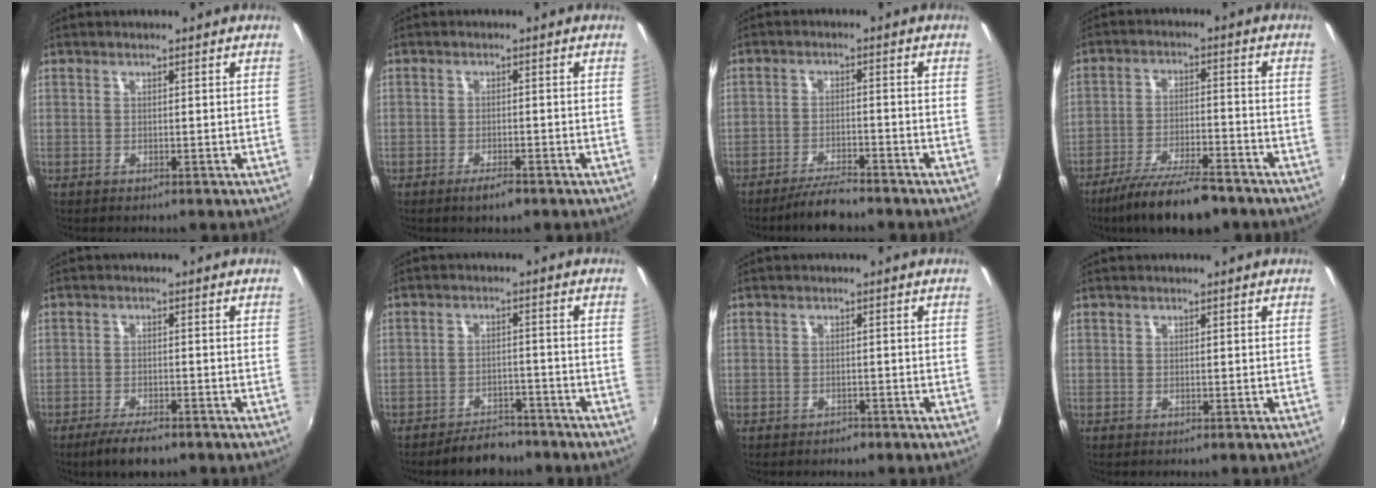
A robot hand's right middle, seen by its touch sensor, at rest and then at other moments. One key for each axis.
{"total": 2.9, "fx": -2.1, "fy": 0.8, "fz": 1.9, "tx": -0.044, "ty": -0.004, "tz": -0.040}
{"total": 5.5, "fx": -5.0, "fy": 0.7, "fz": 2.4, "tx": -0.061, "ty": -0.001, "tz": -0.087}
{"total": 13.2, "fx": -10.5, "fy": 2.8, "fz": 7.4, "tx": -0.155, "ty": -0.019, "tz": -0.175}
{"total": 5.5, "fx": -4.2, "fy": 1.4, "fz": 3.3, "tx": -0.077, "ty": -0.011, "tz": -0.075}
{"total": 6.8, "fx": -5.8, "fy": 2.8, "fz": 1.9, "tx": -0.052, "ty": 0.010, "tz": -0.080}
{"total": 1.5, "fx": -1.1, "fy": 0.9, "fz": 0.2, "tx": -0.007, "ty": 0.003, "tz": -0.015}
{"total": 0.0}